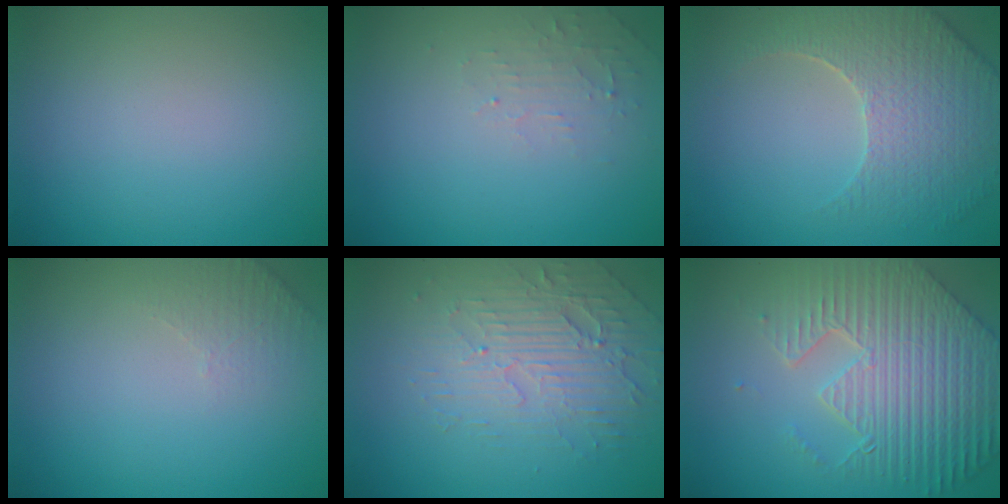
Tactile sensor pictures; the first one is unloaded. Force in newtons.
{"total": 1.6, "press": 1.5, "slide": 0.3}
{"total": 5.0, "press": 4.6, "slide": 1.9}
{"total": 1.6, "press": 1.5, "slide": 0.4}
{"total": 3.9, "press": 3.4, "slide": 1.8}
{"total": 8.9, "press": 6.3, "slide": 6.2}